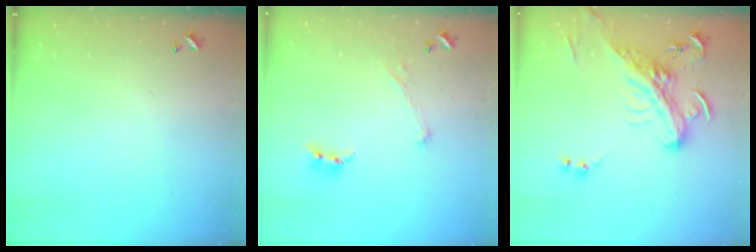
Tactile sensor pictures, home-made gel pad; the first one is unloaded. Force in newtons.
{"total": 0.8, "press": 0.7, "slide": 0.4}
{"total": 4.5, "press": 4.2, "slide": 1.6}